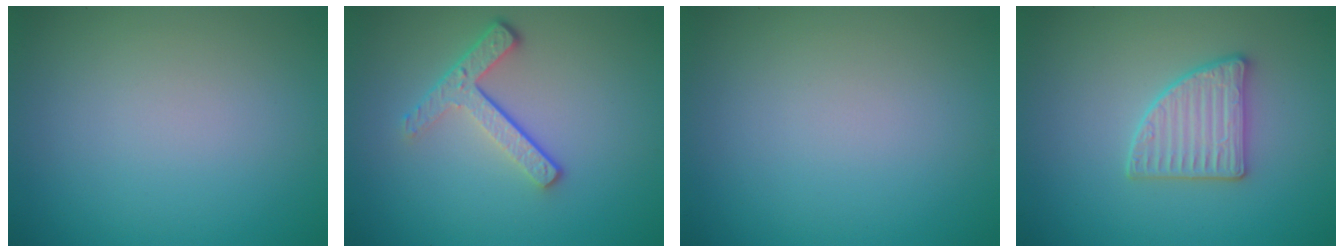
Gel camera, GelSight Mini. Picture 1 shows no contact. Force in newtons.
{"total": 3.7, "press": 2.7, "slide": 2.5}
{"total": 0.0}
{"total": 3.1, "press": 3.0, "slide": 1.0}